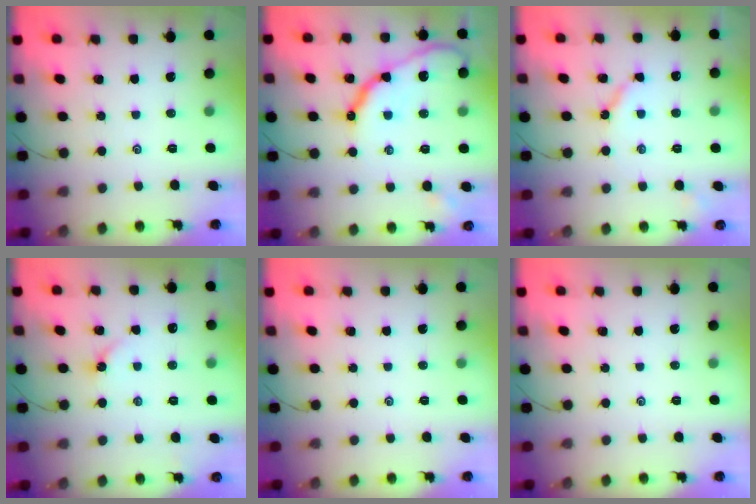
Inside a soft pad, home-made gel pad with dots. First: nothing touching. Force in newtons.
{"total": 14.0, "press": 13.9, "slide": 1.3}
{"total": 5.3, "press": 5.3, "slide": 0.5}
{"total": 2.6, "press": 2.6, "slide": 0.4}
{"total": 0.0}
{"total": 0.0}